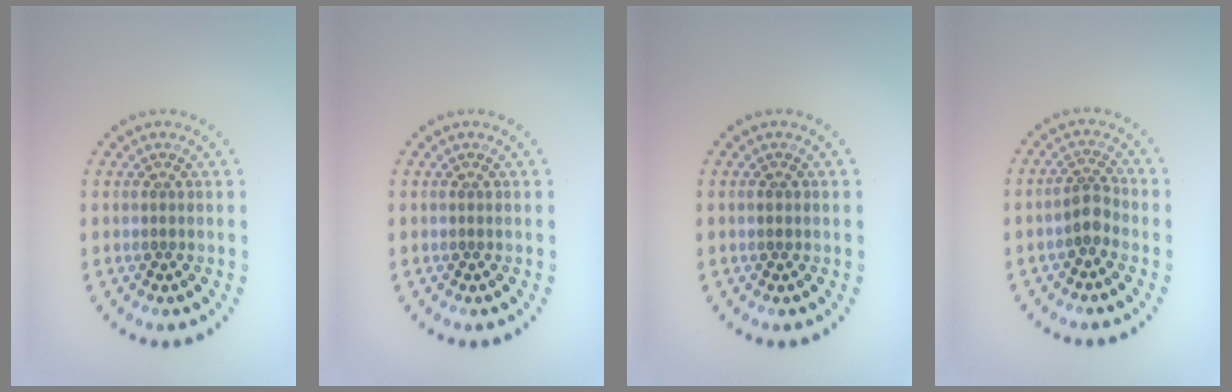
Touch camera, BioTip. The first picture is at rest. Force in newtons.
{"total": 0.0}
{"total": 0.7, "press": 0.7, "slide": 0.0}
{"total": 2.1, "press": 1.7, "slide": 1.2}